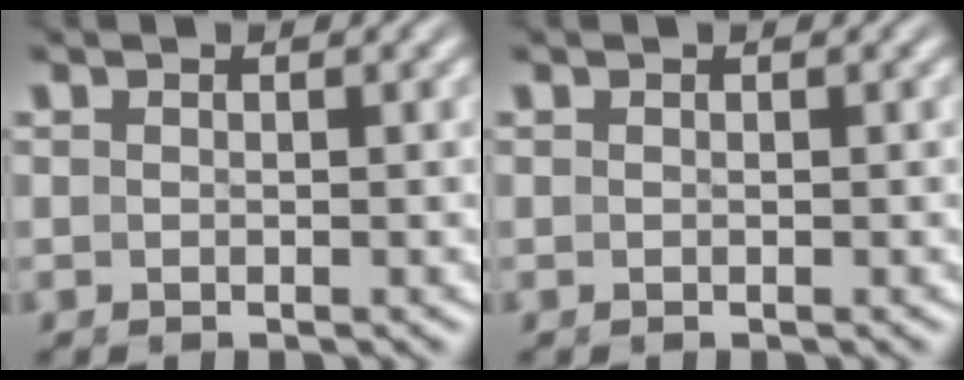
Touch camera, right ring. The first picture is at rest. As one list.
[{"total": 0.0}]